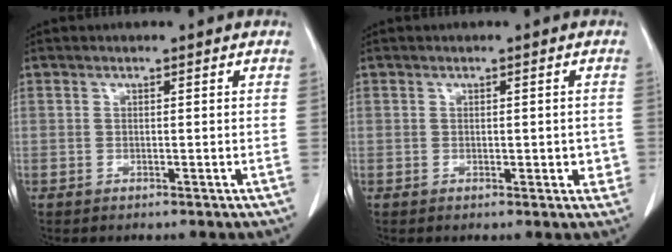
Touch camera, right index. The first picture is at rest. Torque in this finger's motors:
{"motor_torque": [0.07, 0.16, 0.06, 0.03]}